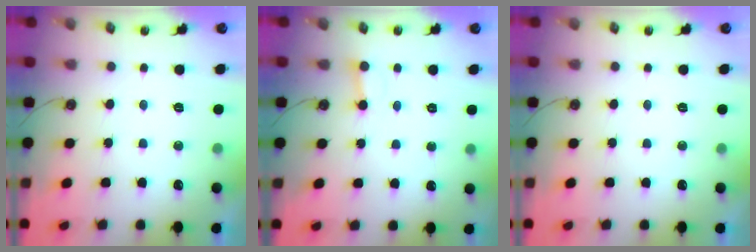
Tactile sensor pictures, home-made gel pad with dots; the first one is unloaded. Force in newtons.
{"total": 2.5, "press": 2.4, "slide": 0.4}
{"total": 0.0}